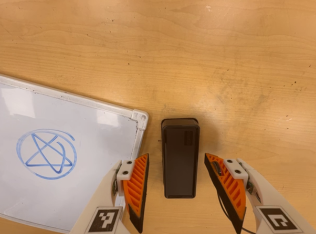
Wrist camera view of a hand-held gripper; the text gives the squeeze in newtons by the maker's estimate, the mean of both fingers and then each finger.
{"total": 0.0}